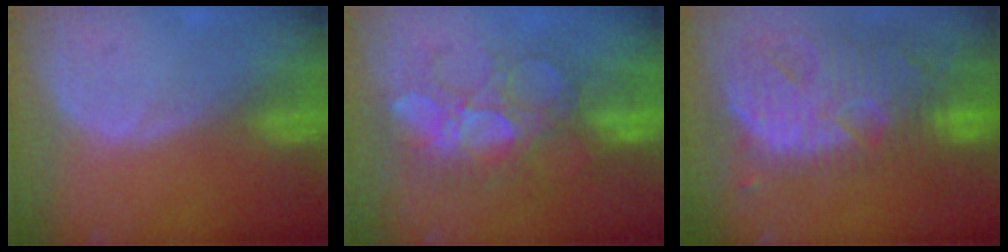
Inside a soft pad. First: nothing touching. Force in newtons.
{"total": 8.8, "press": 8.6, "slide": 1.5}
{"total": 13.9, "press": 11.7, "slide": 7.5}